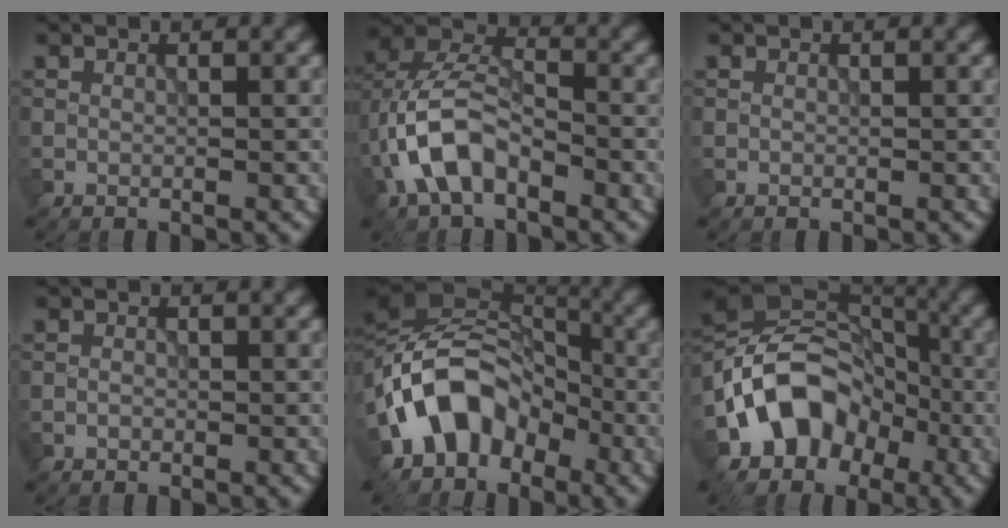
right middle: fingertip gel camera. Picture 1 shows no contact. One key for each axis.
{"total": 6.8, "fx": -2.8, "fy": 3.8, "fz": 4.9, "tx": -0.101, "ty": 0.014, "tz": -0.059}
{"total": 0.0}
{"total": 0.6, "fx": -0.3, "fy": 0.4, "fz": 0.3, "tx": -0.005, "ty": 0.000, "tz": -0.005}
{"total": 9.2, "fx": -4.4, "fy": 6.6, "fz": 4.8, "tx": -0.069, "ty": 0.012, "tz": -0.100}
{"total": 9.0, "fx": -3.8, "fy": 7.0, "fz": 4.2, "tx": -0.046, "ty": 0.016, "tz": -0.083}